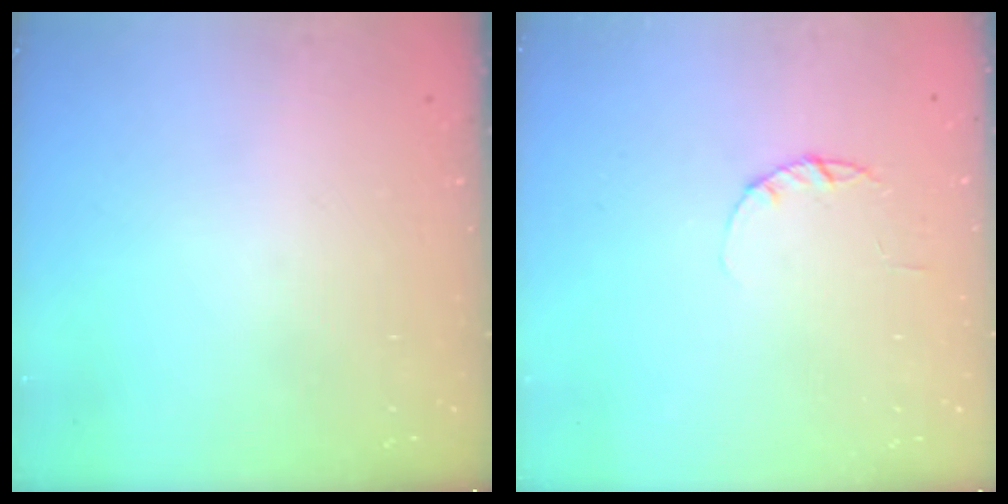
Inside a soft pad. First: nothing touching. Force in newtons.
{"total": 2.2, "press": 2.2, "slide": 0.4}